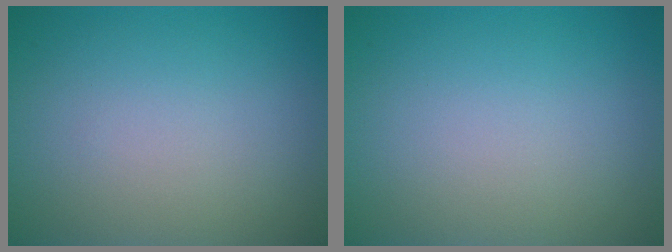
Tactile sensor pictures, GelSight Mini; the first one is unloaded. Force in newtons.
{"total": 0.0}